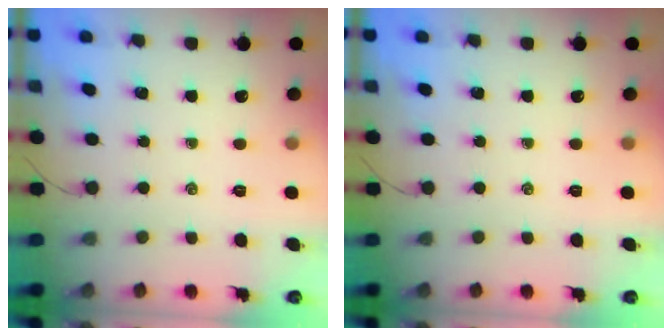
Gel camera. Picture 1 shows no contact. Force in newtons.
{"total": 0.0}